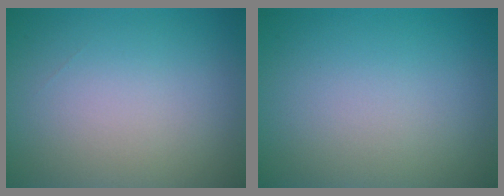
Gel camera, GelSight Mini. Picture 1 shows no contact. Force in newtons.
{"total": 0.0}